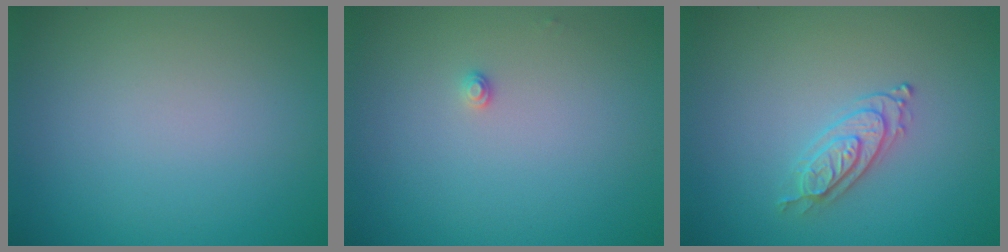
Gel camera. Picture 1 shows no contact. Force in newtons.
{"total": 0.8, "press": 0.8, "slide": 0.0}
{"total": 2.2, "press": 2.1, "slide": 0.7}